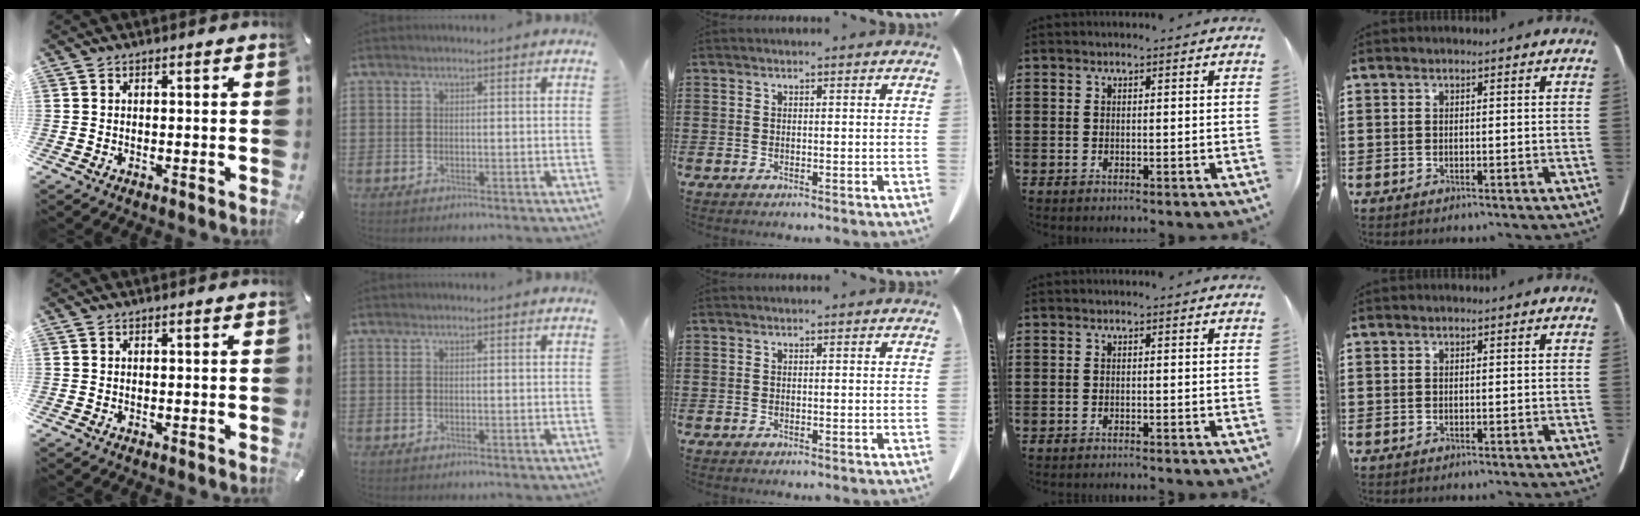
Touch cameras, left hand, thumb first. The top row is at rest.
{"ring": {"total": 0.8, "force": [-0.8, -0.1, 0.1], "torque": [-0.005, 0.000, -0.016]}}